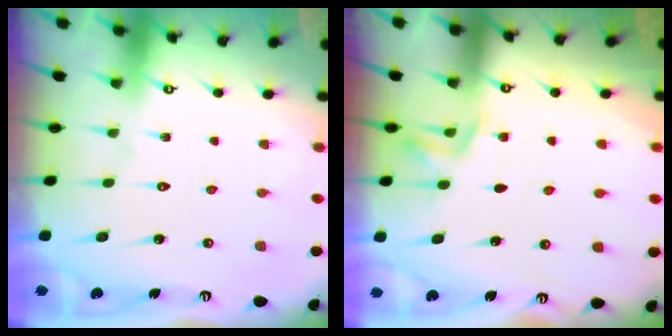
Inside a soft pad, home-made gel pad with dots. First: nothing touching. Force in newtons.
{"total": 2.9, "press": 2.3, "slide": 1.7}